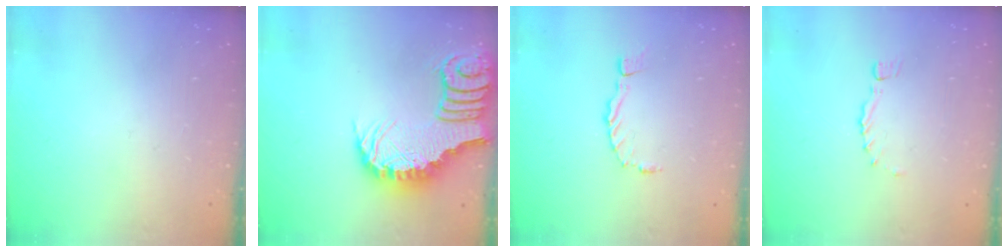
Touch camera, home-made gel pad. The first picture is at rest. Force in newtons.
{"total": 3.9, "press": 3.8, "slide": 0.7}
{"total": 0.8, "press": 0.8, "slide": 0.1}
{"total": 0.0}